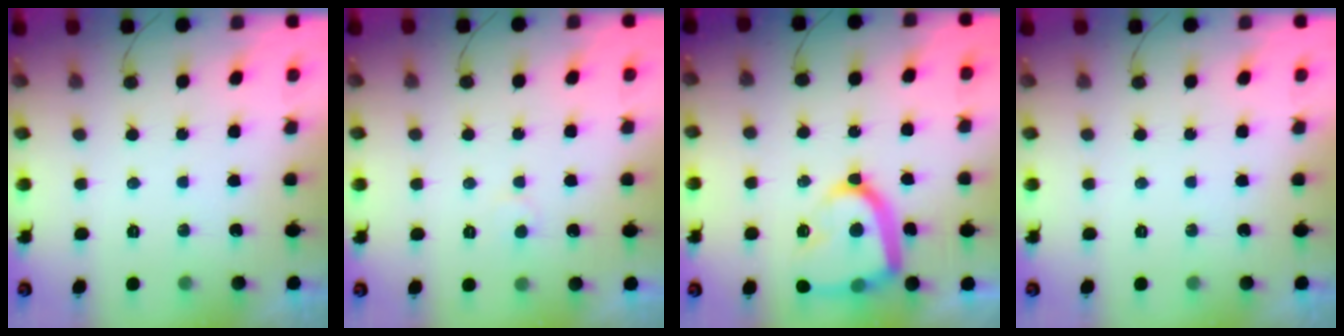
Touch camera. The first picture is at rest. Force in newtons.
{"total": 4.0, "press": 3.9, "slide": 0.5}
{"total": 17.7, "press": 17.6, "slide": 1.7}
{"total": 0.0}